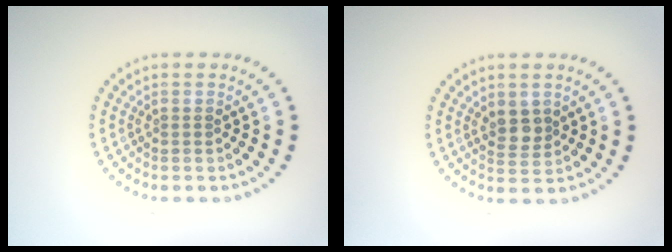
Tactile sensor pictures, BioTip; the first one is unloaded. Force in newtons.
{"total": 1.9, "press": 1.8, "slide": 0.7}